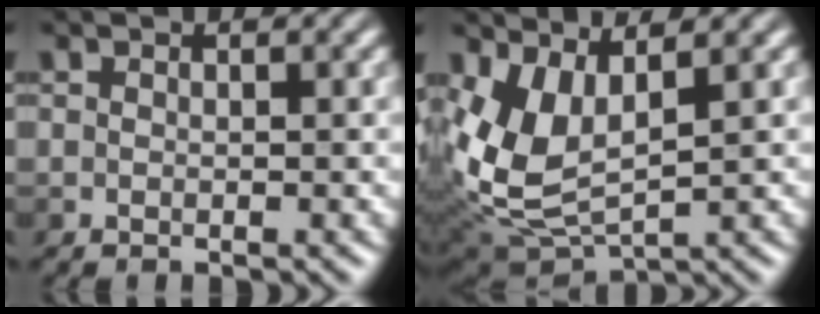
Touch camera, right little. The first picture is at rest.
{"total": 5.6, "force": [1.4, 3.0, 4.6], "torque": [-0.113, -0.014, 0.038]}